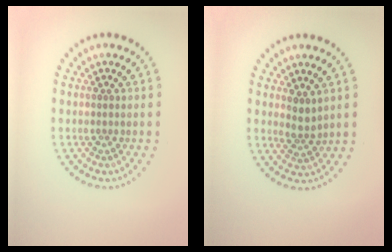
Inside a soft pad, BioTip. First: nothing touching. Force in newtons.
{"total": 1.9, "press": 1.5, "slide": 1.2}